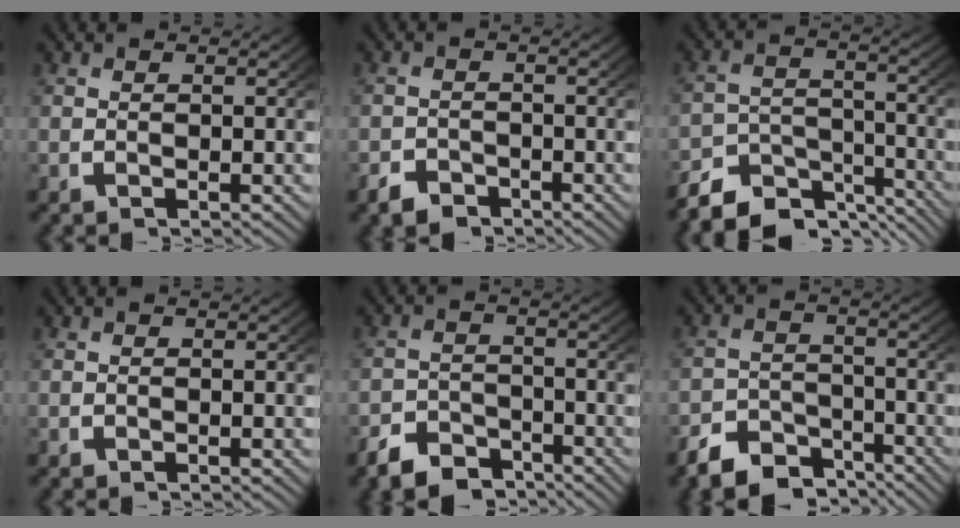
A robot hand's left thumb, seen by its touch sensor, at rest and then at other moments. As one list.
[{"total": 2.5, "force": [-2.1, 1.2, 0.2], "torque": [-0.003, -0.011, -0.035]}, {"total": 7.3, "force": [-6.0, 3.1, 2.8], "torque": [-0.033, -0.018, -0.102]}, {"total": 0.0}, {"total": 5.1, "force": [-4.1, 2.8, 1.2], "torque": [-0.013, -0.019, -0.070]}, {"total": 6.5, "force": [-5.1, 3.5, 2.0], "torque": [-0.027, -0.022, -0.086]}]